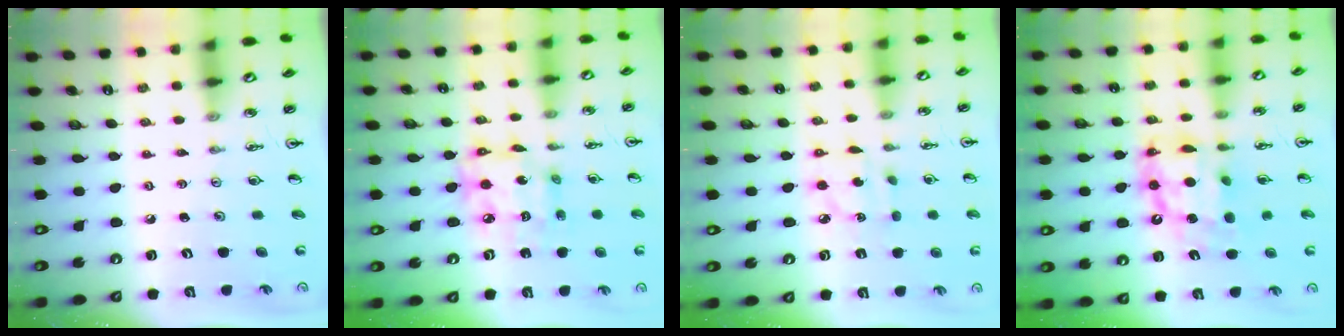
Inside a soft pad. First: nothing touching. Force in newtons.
{"total": 13.3, "press": 13.2, "slide": 1.3}
{"total": 6.8, "press": 6.8, "slide": 0.1}
{"total": 13.1, "press": 13.0, "slide": 1.1}